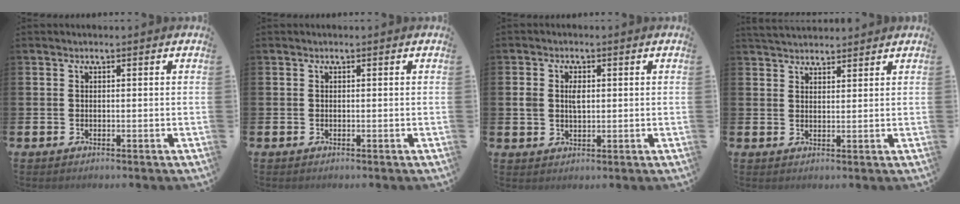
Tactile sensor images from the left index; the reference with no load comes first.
{"total": 0.0}
{"total": 2.6, "force": [0.7, 1.8, 1.8], "torque": [-0.022, 0.004, 0.007]}
{"total": 3.3, "force": [3.2, 0.6, 0.1], "torque": [-0.012, -0.010, 0.060]}